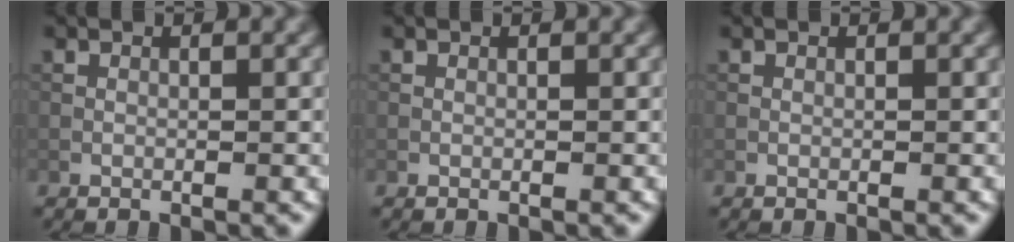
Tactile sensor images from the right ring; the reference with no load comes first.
{"total": 0.0}
{"total": 0.0}